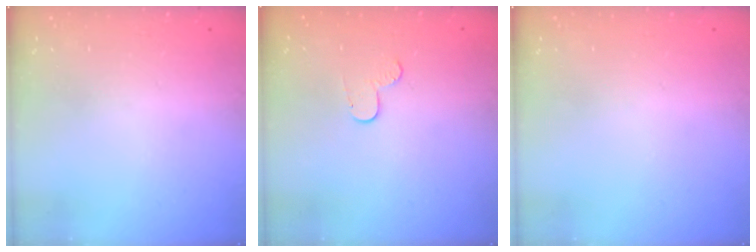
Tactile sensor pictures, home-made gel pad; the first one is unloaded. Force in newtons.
{"total": 5.7, "press": 5.7, "slide": 0.5}
{"total": 0.0}